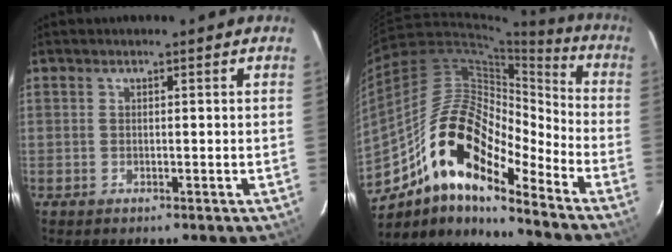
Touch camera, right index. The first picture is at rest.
{"total": 18.8, "force": [-12.0, 6.4, 13.0], "torque": [-0.218, 0.000, -0.235]}